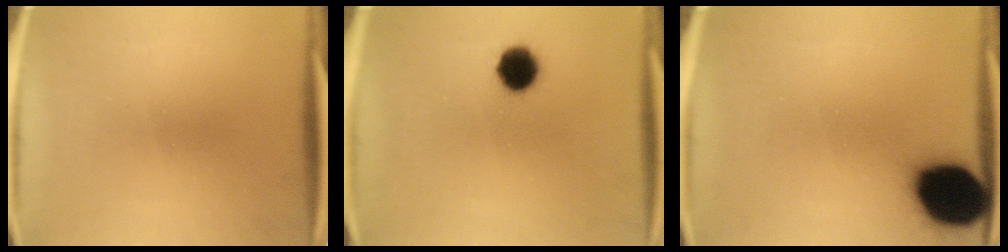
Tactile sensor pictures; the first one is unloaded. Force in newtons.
{"total": 7.2}
{"total": 18.2}